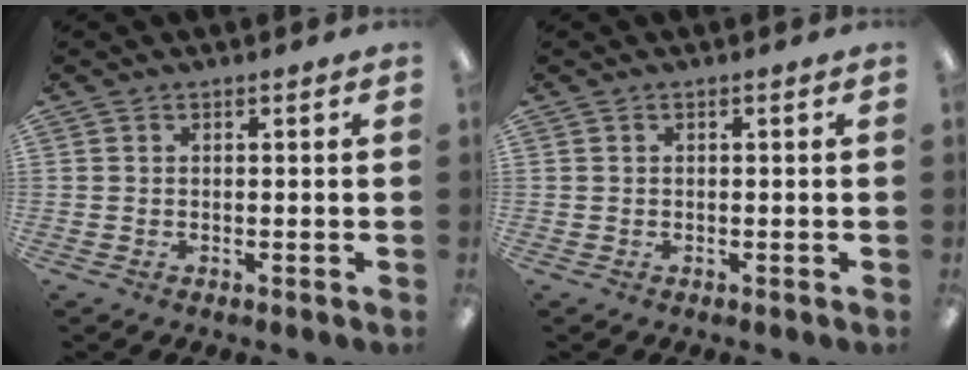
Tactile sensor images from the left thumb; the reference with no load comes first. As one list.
[{"total": 0.0}]